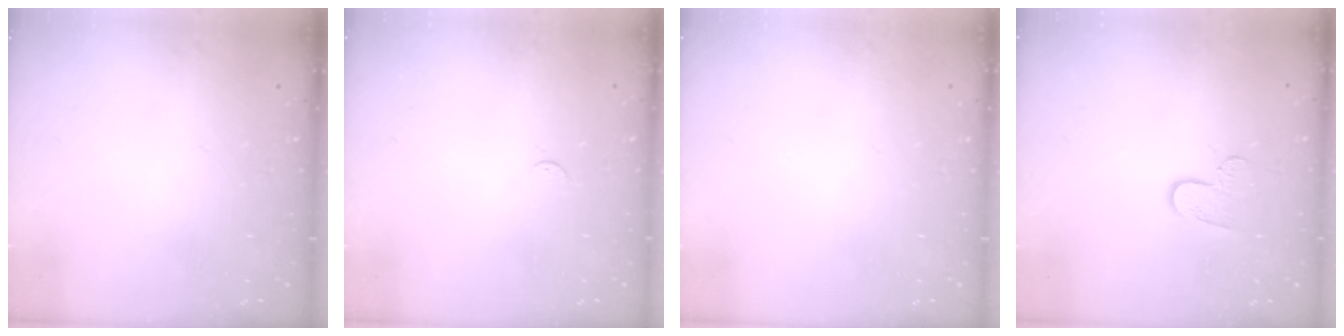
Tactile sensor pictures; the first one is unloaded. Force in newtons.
{"total": 2.7, "press": 2.7, "slide": 0.4}
{"total": 0.0}
{"total": 6.9, "press": 6.9, "slide": 0.7}